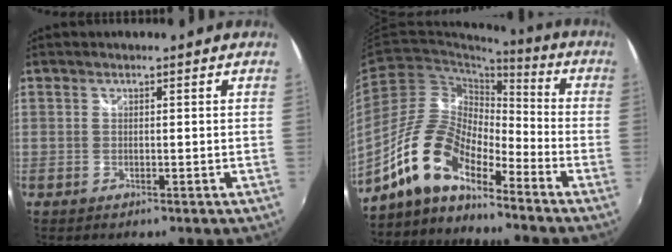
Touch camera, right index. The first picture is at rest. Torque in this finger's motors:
{"motor_torque": [0.59, -0.50, 0.55, 0.20]}